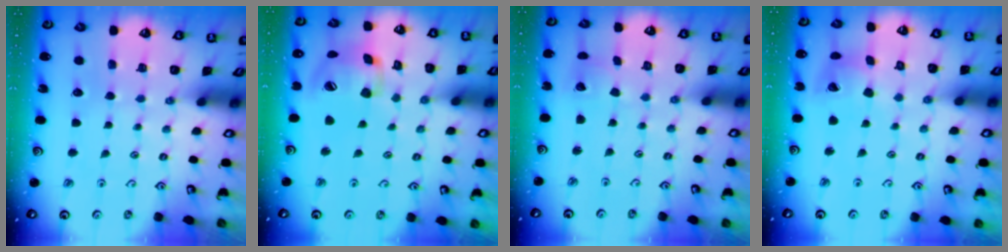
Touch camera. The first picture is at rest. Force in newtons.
{"total": 15.8, "press": 15.6, "slide": 2.4}
{"total": 2.6, "press": 2.6, "slide": 0.3}
{"total": 12.0, "press": 11.9, "slide": 1.4}